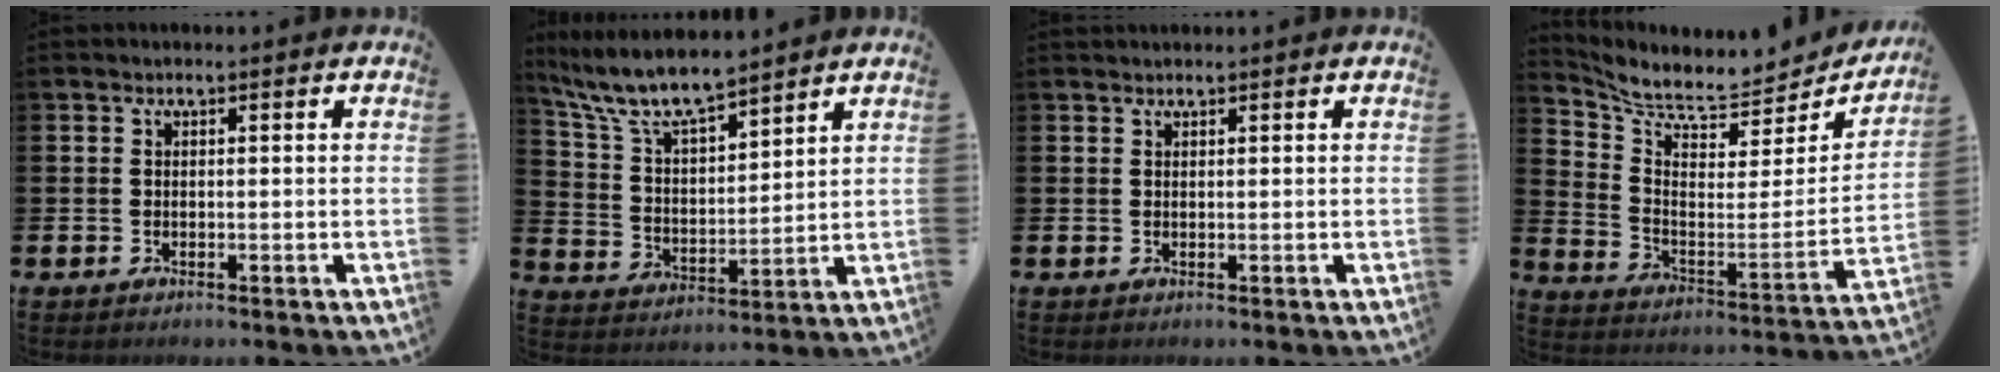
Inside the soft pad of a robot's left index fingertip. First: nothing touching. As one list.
[{"total": 8.5, "force": [7.7, 1.5, 3.3], "torque": [-0.100, -0.040, 0.139]}, {"total": 0.6, "force": [0.6, 0.0, -0.1], "torque": [0.007, -0.003, 0.011]}, {"total": 7.0, "force": [6.0, 2.4, 2.5], "torque": [-0.065, -0.062, 0.097]}]